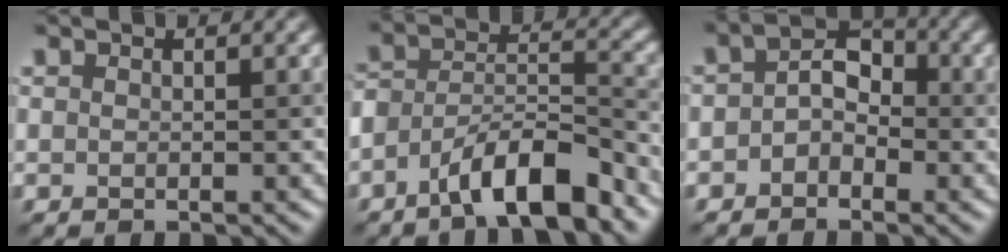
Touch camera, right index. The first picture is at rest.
{"total": 6.8, "force": [-4.8, 1.8, 4.5], "torque": [-0.071, 0.024, -0.076]}
{"total": 2.5, "force": [-0.8, 1.7, 1.8], "torque": [-0.030, 0.024, -0.012]}